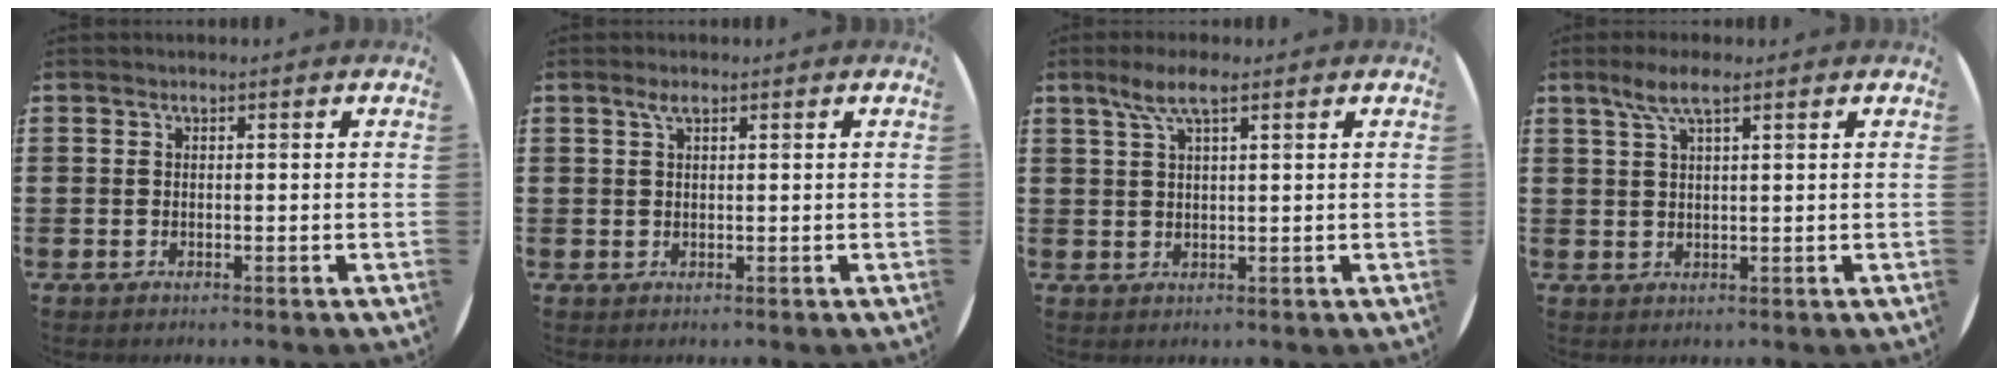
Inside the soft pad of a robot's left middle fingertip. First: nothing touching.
{"total": 1.5, "force": [0.8, 0.4, 1.1], "torque": [-0.023, 0.005, 0.013]}
{"total": 4.4, "force": [2.6, 0.9, 3.4], "torque": [-0.073, 0.007, 0.044]}
{"total": 4.1, "force": [2.4, 0.8, 3.2], "torque": [-0.068, 0.007, 0.042]}